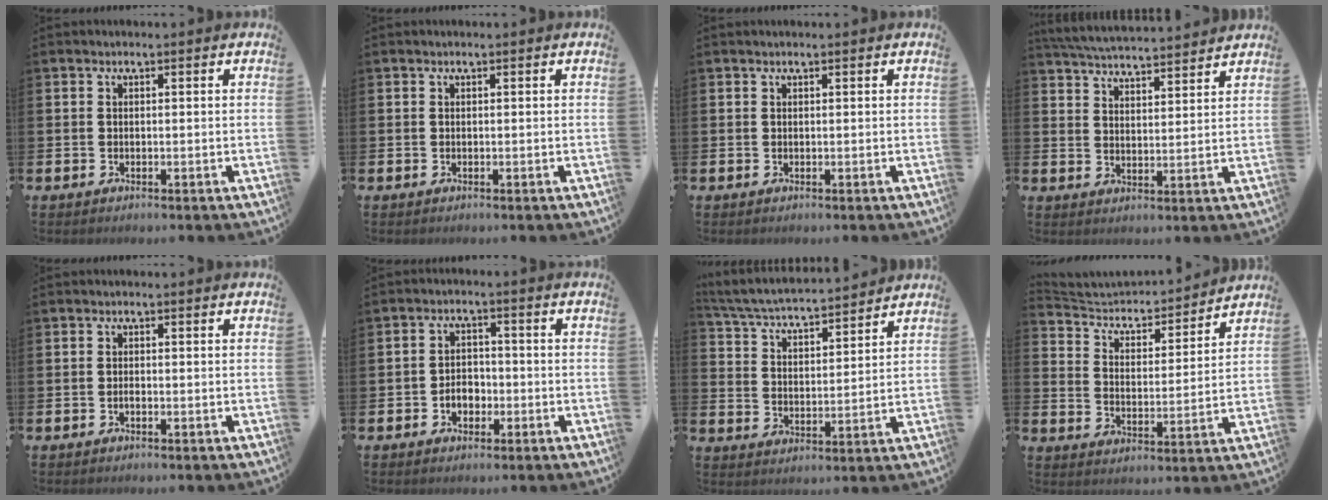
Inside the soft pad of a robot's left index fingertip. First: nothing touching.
{"total": 0.0}
{"total": 0.0}
{"total": 5.2, "force": [5.1, 0.2, 0.4], "torque": [-0.031, -0.032, 0.091]}
{"total": 0.5, "force": [-0.4, 0.2, 0.3], "torque": [-0.014, -0.001, -0.004]}
{"total": 3.0, "force": [-1.2, 2.3, 1.6], "torque": [-0.023, 0.003, -0.029]}
{"total": 4.8, "force": [4.7, 0.4, 1.0], "torque": [-0.046, -0.039, 0.078]}
{"total": 4.4, "force": [4.2, 1.2, 0.2], "torque": [-0.037, -0.042, 0.066]}